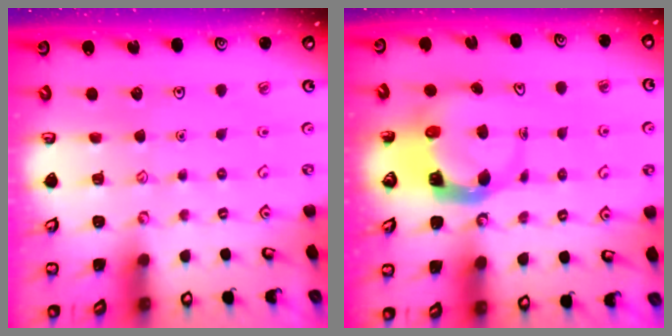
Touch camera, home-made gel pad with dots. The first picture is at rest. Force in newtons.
{"total": 5.1, "press": 5.0, "slide": 0.7}